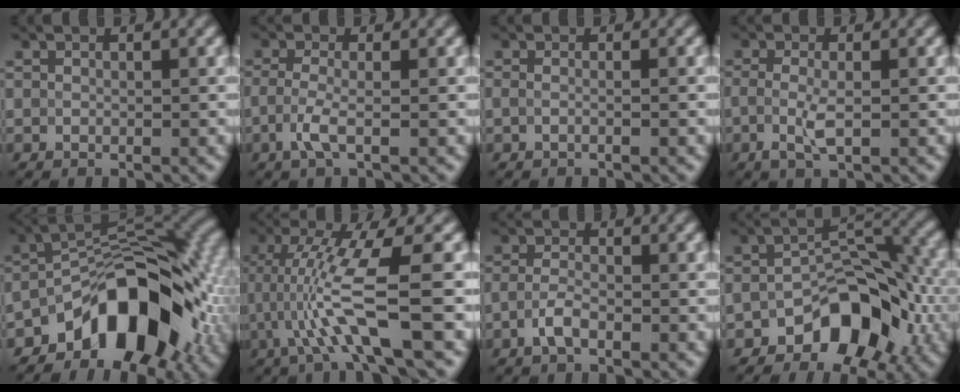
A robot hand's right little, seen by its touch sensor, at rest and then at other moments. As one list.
[{"total": 2.2, "force": [-0.9, 0.5, 1.9], "torque": [-0.048, -0.002, -0.023]}, {"total": 1.8, "force": [0.1, 1.0, 1.5], "torque": [-0.001, -0.005, -0.023]}, {"total": 2.0, "force": [-0.5, 0.5, 1.9], "torque": [-0.046, -0.007, -0.008]}, {"total": 10.4, "force": [-4.8, 5.5, 7.4], "torque": [-0.088, 0.014, -0.085]}, {"total": 7.8, "force": [-1.1, 1.2, 7.6], "torque": [-0.139, -0.007, -0.017]}, {"total": 1.8, "force": [-1.0, 0.7, 1.3], "torque": [-0.032, 0.001, -0.024]}, {"total": 7.5, "force": [-3.6, 4.5, 4.8], "torque": [-0.052, 0.008, -0.066]}]